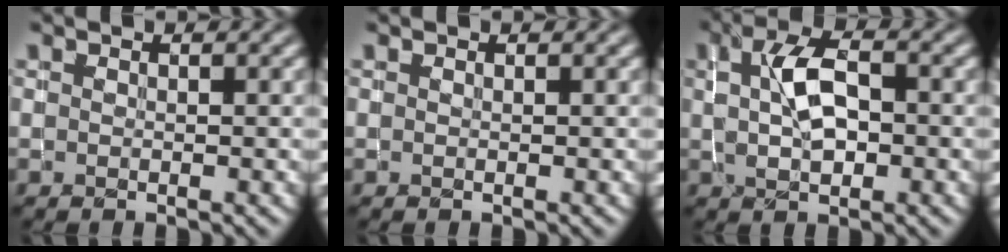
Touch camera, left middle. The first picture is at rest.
{"total": 0.0}
{"total": 4.6, "force": [0.6, 2.4, 3.9], "torque": [-0.077, 0.011, 0.008]}